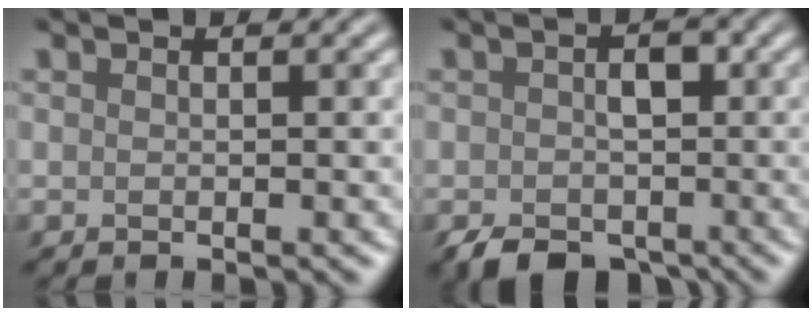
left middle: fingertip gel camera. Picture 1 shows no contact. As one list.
[{"total": 5.0, "force": [-2.6, 3.0, 3.0], "torque": [-0.044, -0.006, -0.038]}]